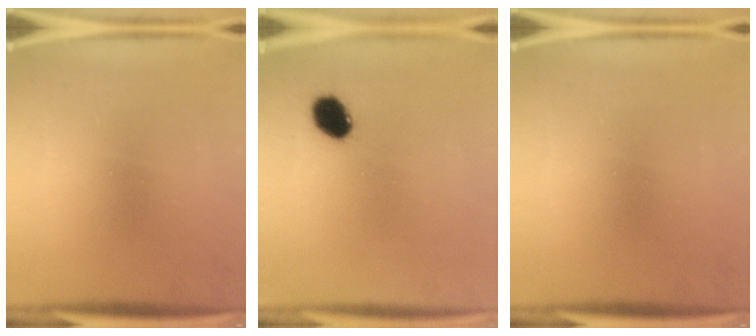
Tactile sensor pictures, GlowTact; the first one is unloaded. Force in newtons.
{"total": 6.2}
{"total": 0.0}